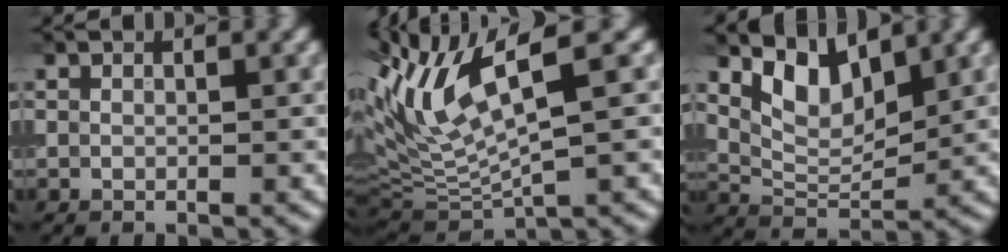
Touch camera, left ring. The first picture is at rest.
{"total": 8.4, "force": [3.4, 2.2, 7.3], "torque": [-0.154, 0.006, 0.067]}
{"total": 4.7, "force": [2.6, 2.3, 3.2], "torque": [-0.063, -0.008, 0.049]}